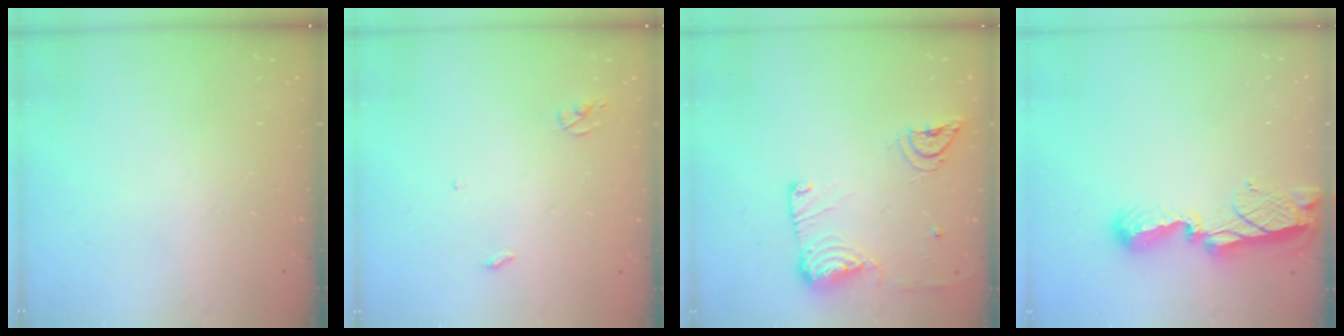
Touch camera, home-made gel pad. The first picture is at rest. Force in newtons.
{"total": 2.6, "press": 2.6, "slide": 0.2}
{"total": 12.8, "press": 12.7, "slide": 1.6}
{"total": 8.1, "press": 8.1, "slide": 0.7}